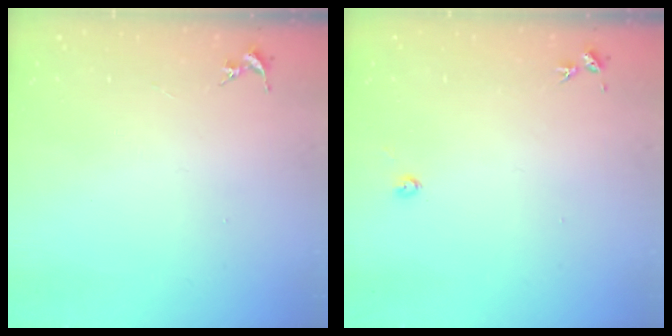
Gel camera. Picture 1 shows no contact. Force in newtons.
{"total": 2.2, "press": 2.2, "slide": 0.3}